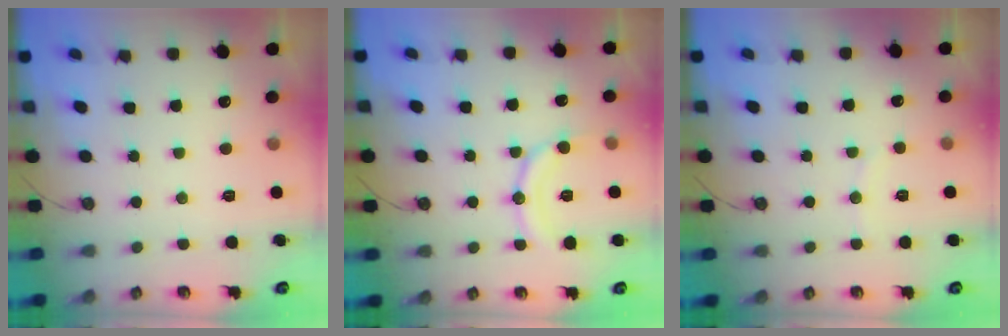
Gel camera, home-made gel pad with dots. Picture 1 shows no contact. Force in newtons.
{"total": 11.7, "press": 11.7, "slide": 1.0}
{"total": 2.5, "press": 2.5, "slide": 0.3}